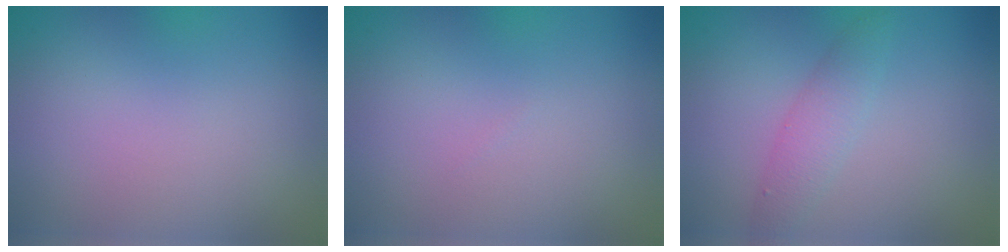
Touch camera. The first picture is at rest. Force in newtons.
{"total": 0.0}
{"total": 2.4, "press": 2.4, "slide": 0.1}